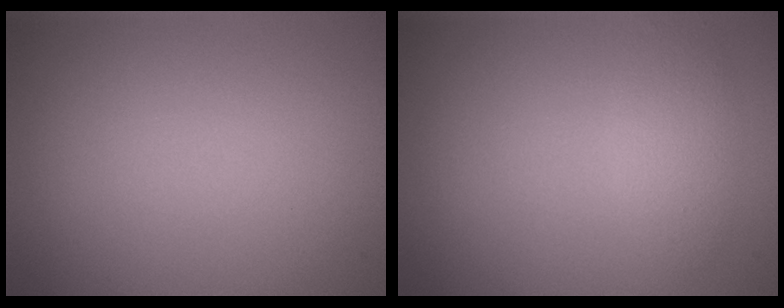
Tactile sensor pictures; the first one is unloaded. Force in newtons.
{"total": 2.0, "press": 2.0, "slide": 0.0}